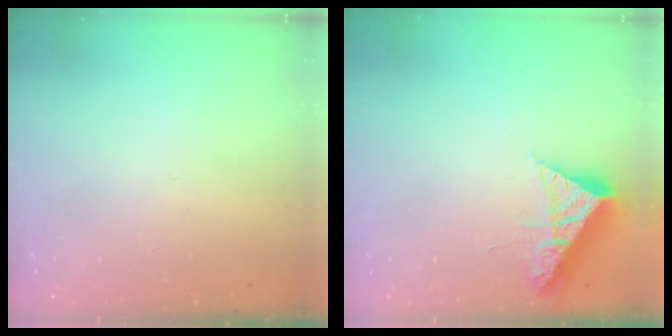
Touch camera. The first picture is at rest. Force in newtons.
{"total": 8.1, "press": 8.1, "slide": 0.8}